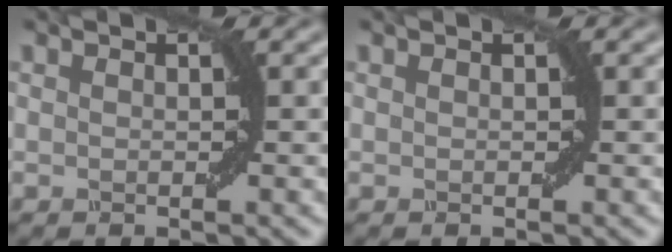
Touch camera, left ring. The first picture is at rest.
{"total": 0.0}